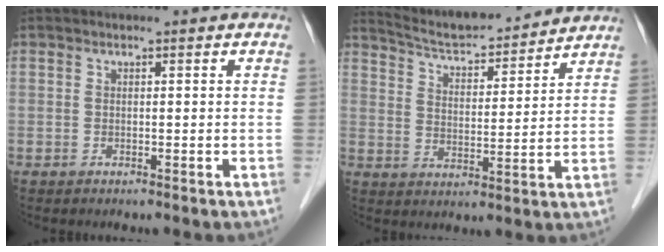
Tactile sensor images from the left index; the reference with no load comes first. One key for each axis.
{"total": 13.5, "fx": 12.8, "fy": 1.5, "fz": 3.9, "tx": -0.069, "ty": 0.012, "tz": 0.199}